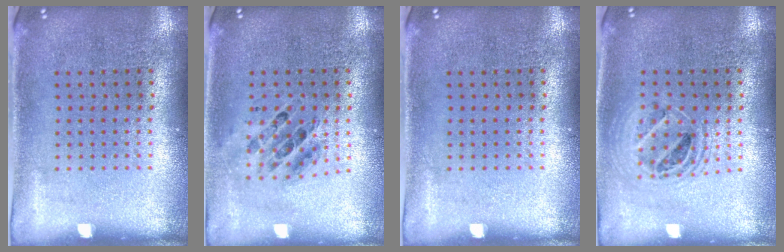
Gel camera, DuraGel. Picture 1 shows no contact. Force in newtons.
{"total": 0.7, "press": 0.6, "slide": 0.2}
{"total": 0.0}
{"total": 1.5, "press": 1.3, "slide": 0.7}